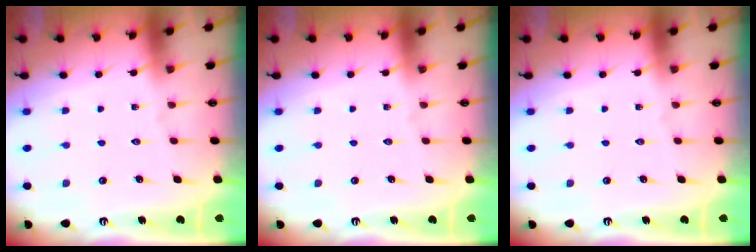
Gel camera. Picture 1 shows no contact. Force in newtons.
{"total": 0.0}
{"total": 0.0}